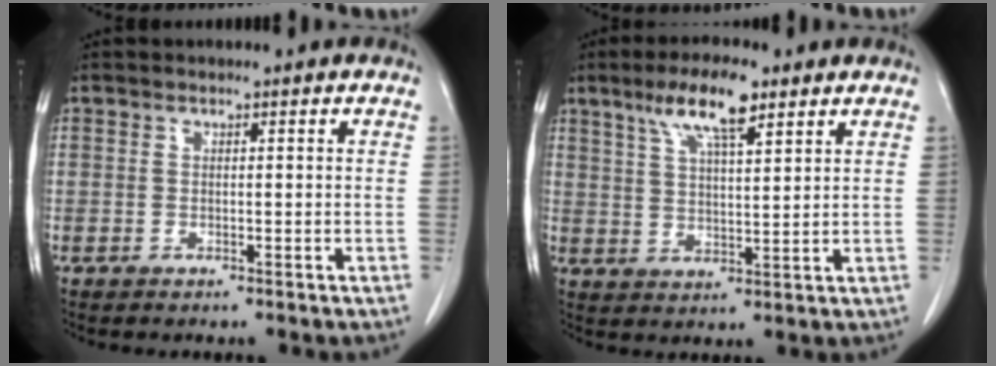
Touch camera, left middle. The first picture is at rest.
{"total": 8.5, "force": [5.3, 1.7, 6.5], "torque": [-0.123, 0.010, 0.095]}